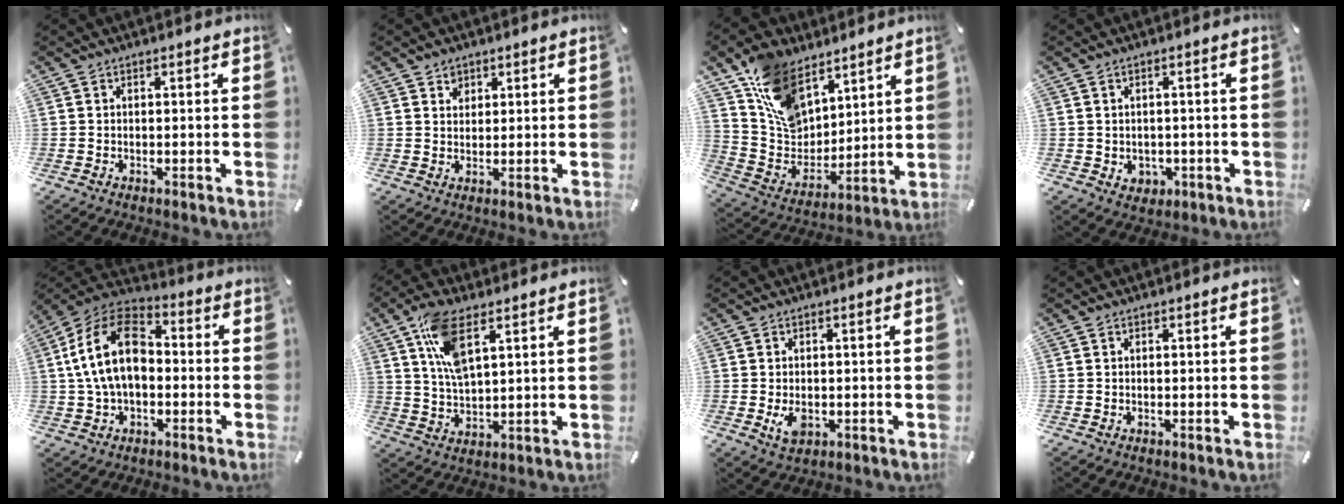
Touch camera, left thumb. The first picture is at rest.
{"total": 2.8, "force": [1.5, 2.3, 0.1], "torque": [0.009, -0.004, 0.025]}
{"total": 15.5, "force": [9.6, 10.0, 6.8], "torque": [-0.146, -0.050, 0.193]}
{"total": 3.0, "force": [-0.2, 2.9, 0.8], "torque": [-0.002, -0.003, -0.006]}
{"total": 16.5, "force": [0.2, 11.3, 12.1], "torque": [-0.271, 0.021, -0.001]}
{"total": 10.7, "force": [5.2, 4.5, 8.2], "torque": [-0.181, -0.006, 0.095]}
{"total": 3.8, "force": [-0.7, 2.6, 2.7], "torque": [-0.059, -0.007, -0.016]}
{"total": 0.0}